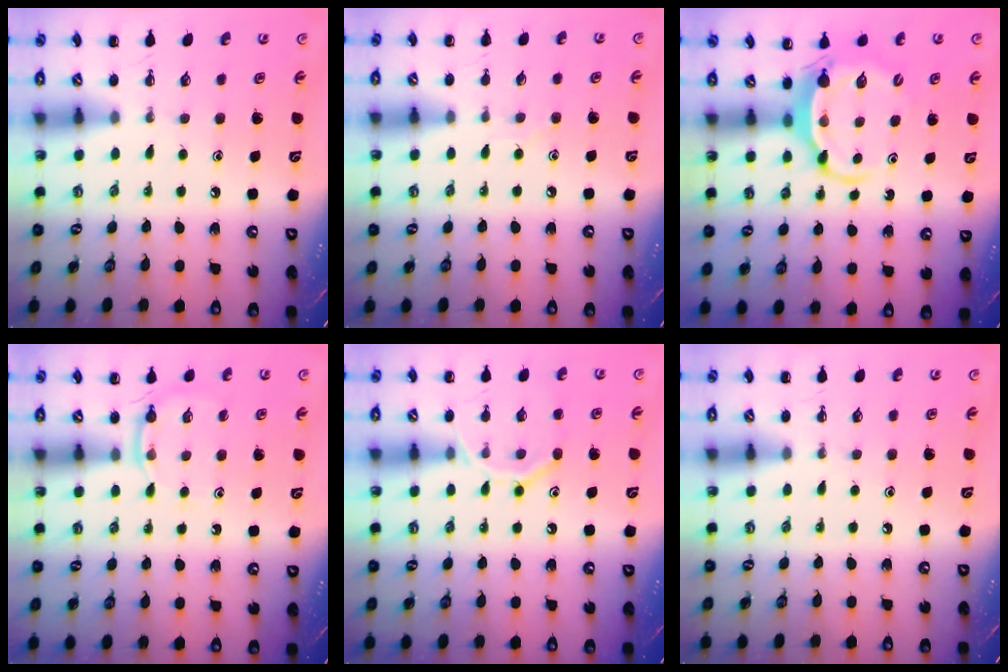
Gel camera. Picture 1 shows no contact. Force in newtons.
{"total": 2.3, "press": 2.3, "slide": 0.6}
{"total": 5.3, "press": 5.2, "slide": 0.9}
{"total": 5.0, "press": 4.8, "slide": 1.4}
{"total": 11.0, "press": 10.9, "slide": 1.5}
{"total": 0.0}